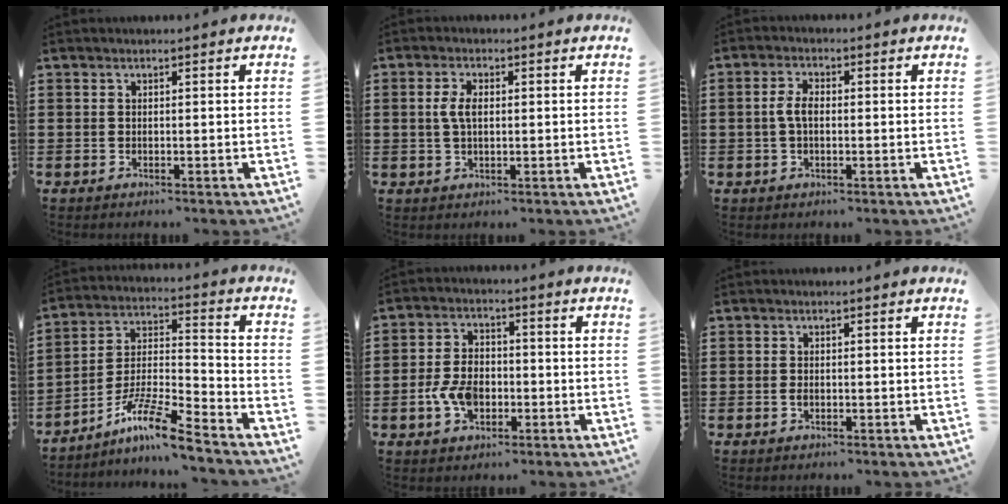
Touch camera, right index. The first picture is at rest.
{"total": 3.4, "force": [0.3, 1.5, 3.0], "torque": [-0.068, 0.003, 0.001]}
{"total": 3.4, "force": [-0.3, 1.5, 3.0], "torque": [-0.072, -0.002, -0.011]}
{"total": 10.5, "force": [-8.5, 0.6, 6.2], "torque": [-0.121, 0.007, -0.166]}
{"total": 6.0, "force": [-1.7, 4.0, 4.2], "torque": [-0.104, 0.003, -0.036]}
{"total": 0.7, "force": [-0.3, 0.4, 0.5], "torque": [-0.011, -0.001, -0.005]}